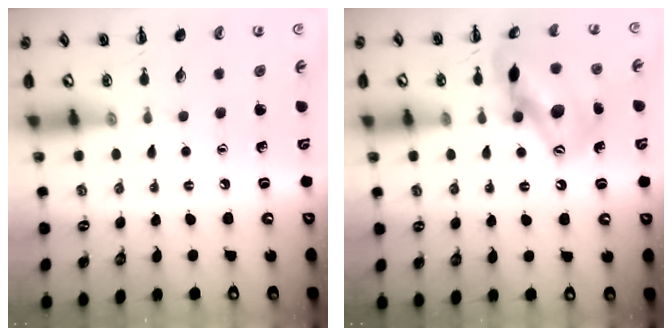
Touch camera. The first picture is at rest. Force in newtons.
{"total": 15.6, "press": 15.3, "slide": 3.0}